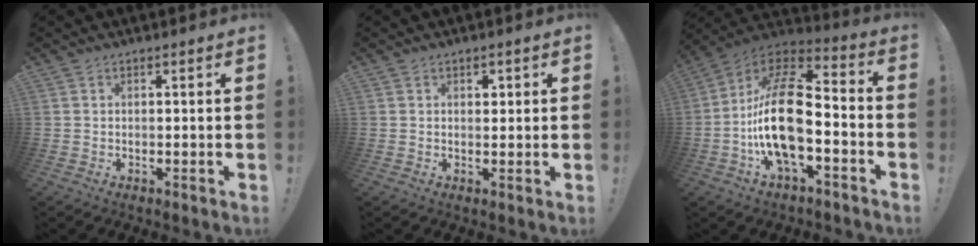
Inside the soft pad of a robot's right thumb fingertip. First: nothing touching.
{"total": 1.3, "force": [0.6, 1.1, 0.2], "torque": [0.016, -0.006, 0.006]}
{"total": 21.9, "force": [-4.9, 10.1, 18.8], "torque": [-0.373, 0.028, -0.083]}